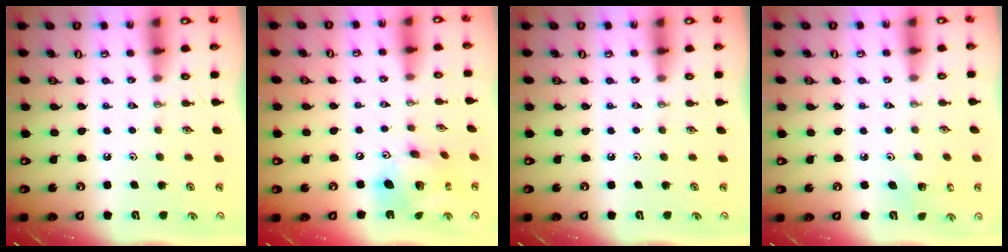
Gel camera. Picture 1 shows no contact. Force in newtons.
{"total": 15.6, "press": 15.6, "slide": 1.5}
{"total": 0.0}
{"total": 3.7, "press": 3.7, "slide": 0.3}